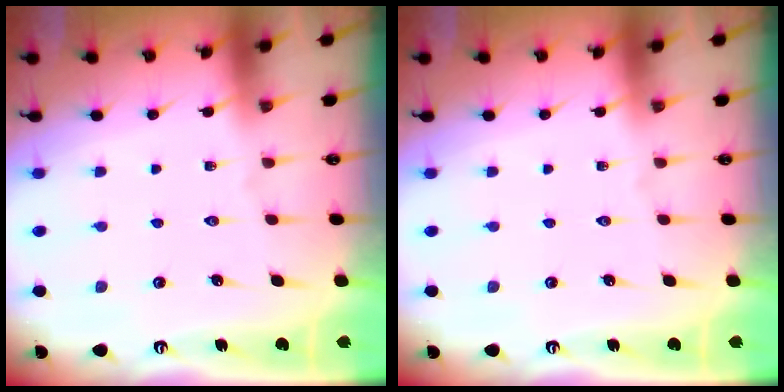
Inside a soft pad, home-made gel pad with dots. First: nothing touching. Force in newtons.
{"total": 0.0}